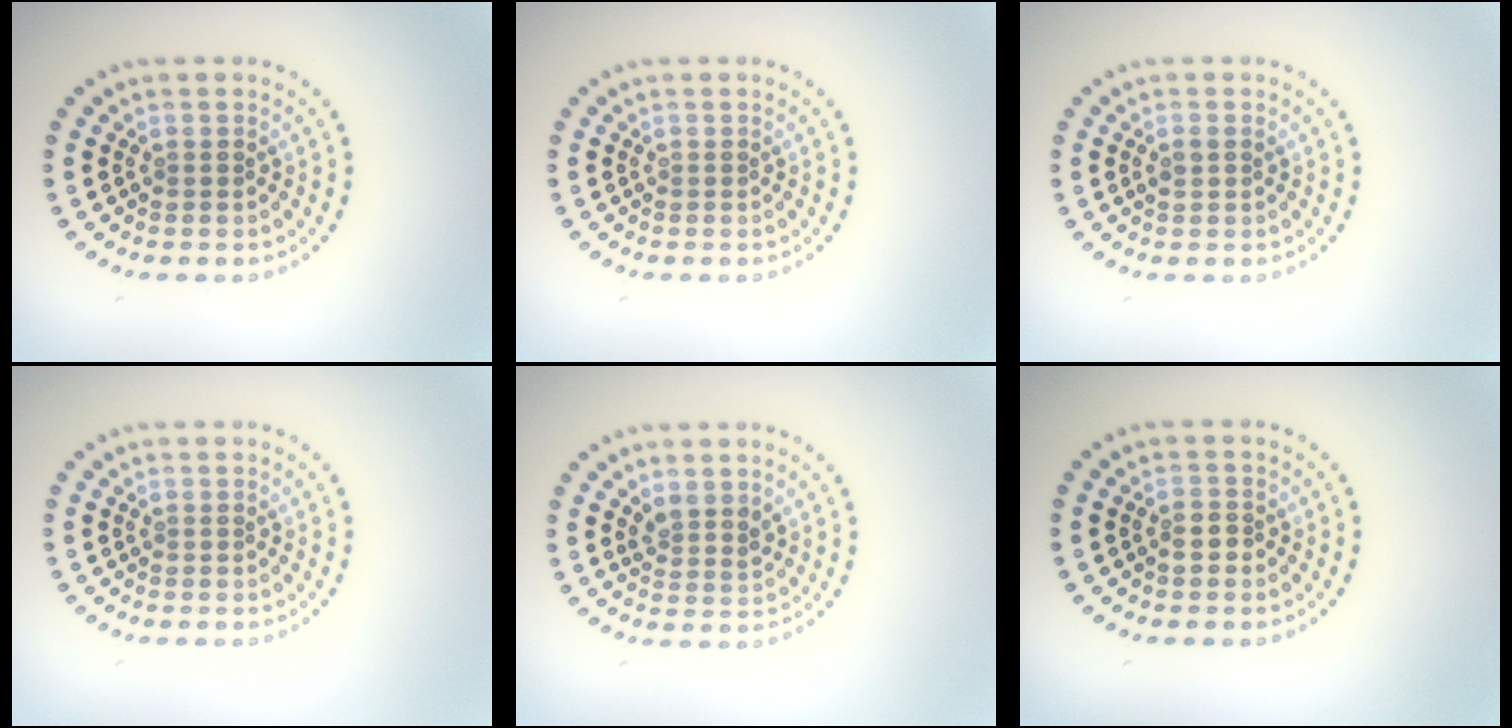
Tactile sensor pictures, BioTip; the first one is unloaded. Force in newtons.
{"total": 0.0}
{"total": 0.9, "press": 0.9, "slide": 0.2}
{"total": 0.0}
{"total": 1.8, "press": 1.5, "slide": 1.1}
{"total": 1.4, "press": 1.2, "slide": 0.7}